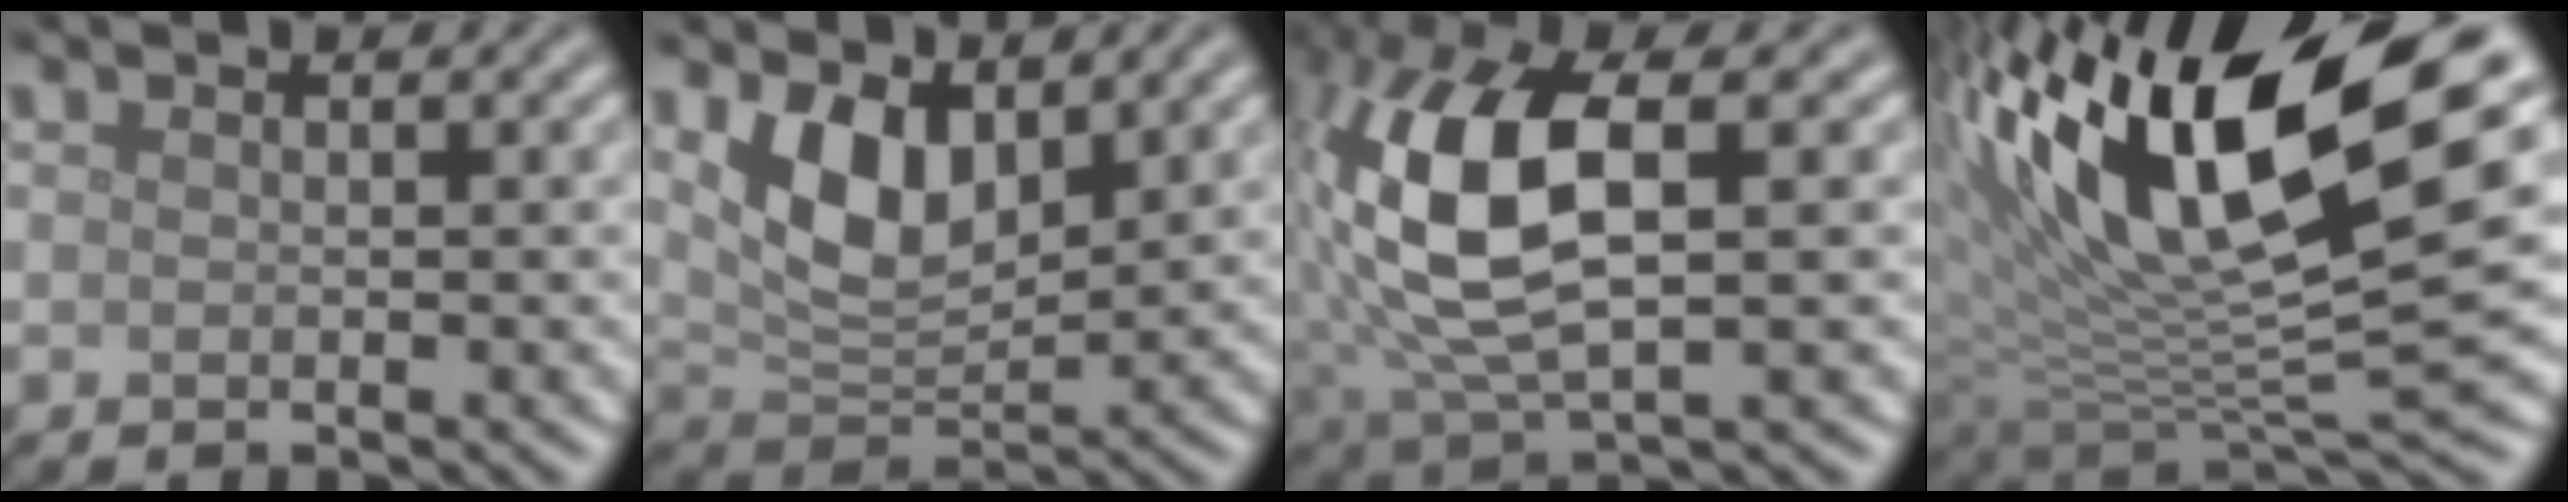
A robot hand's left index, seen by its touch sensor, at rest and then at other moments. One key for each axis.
{"total": 5.6, "fx": 2.4, "fy": 2.8, "fz": 4.2, "tx": -0.087, "ty": -0.010, "tz": 0.050}
{"total": 10.8, "fx": 1.4, "fy": 4.4, "fz": 9.8, "tx": -0.214, "ty": 0.008, "tz": 0.026}
{"total": 16.0, "fx": 6.3, "fy": 5.5, "fz": 13.6, "tx": -0.260, "ty": 0.017, "tz": 0.105}